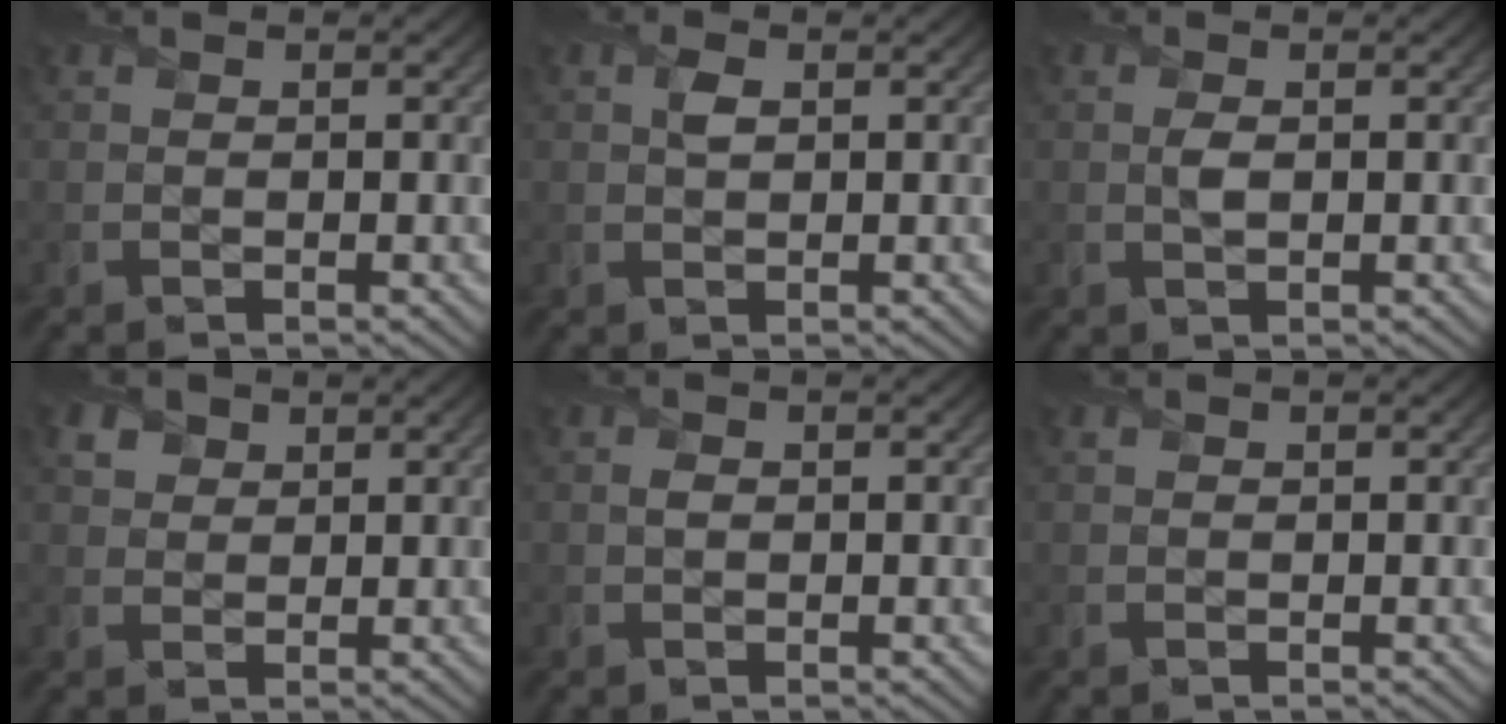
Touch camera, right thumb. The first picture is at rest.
{"total": 1.6, "force": [0.6, 0.8, 1.2], "torque": [-0.030, 0.005, 0.011]}
{"total": 1.3, "force": [0.1, 0.4, 1.2], "torque": [-0.032, 0.001, 0.000]}
{"total": 2.2, "force": [1.4, 1.5, 0.6], "torque": [-0.020, 0.005, 0.026]}
{"total": 0.6, "force": [0.0, 0.2, 0.5], "torque": [-0.013, 0.002, -0.002]}
{"total": 0.0}